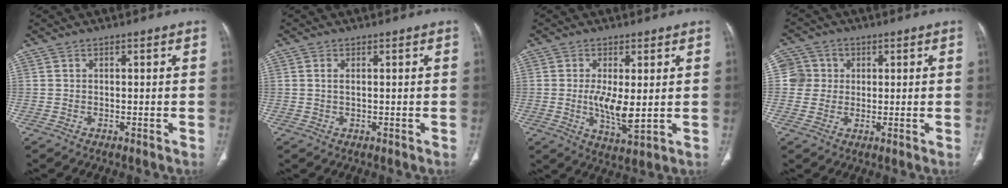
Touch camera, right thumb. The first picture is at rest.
{"total": 1.1, "force": [0.3, 0.5, 0.9], "torque": [-0.024, 0.003, 0.008]}
{"total": 7.1, "force": [0.2, 2.3, 6.8], "torque": [-0.130, -0.021, 0.007]}
{"total": 5.4, "force": [0.8, 5.3, 0.6], "torque": [0.015, 0.007, 0.012]}